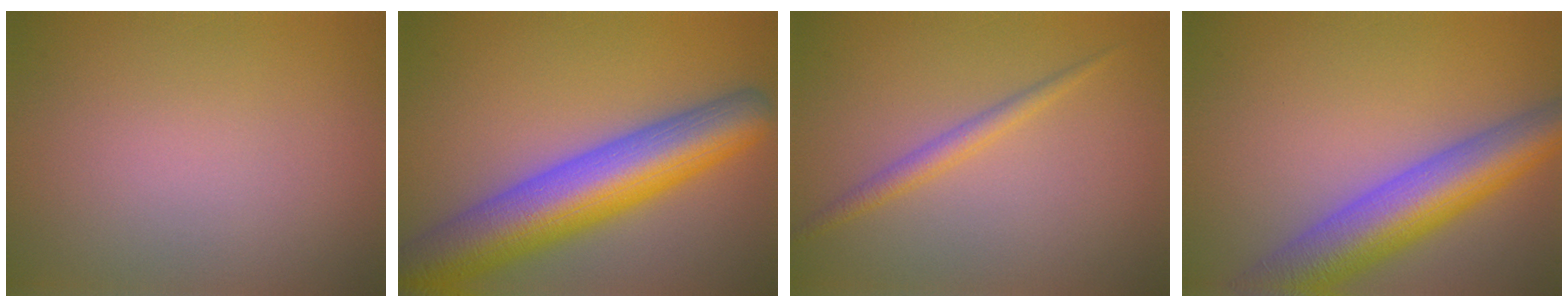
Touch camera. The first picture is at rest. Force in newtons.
{"total": 10.9, "press": 10.9, "slide": 0.6}
{"total": 1.7, "press": 1.7, "slide": 0.1}
{"total": 8.6, "press": 8.6, "slide": 0.5}